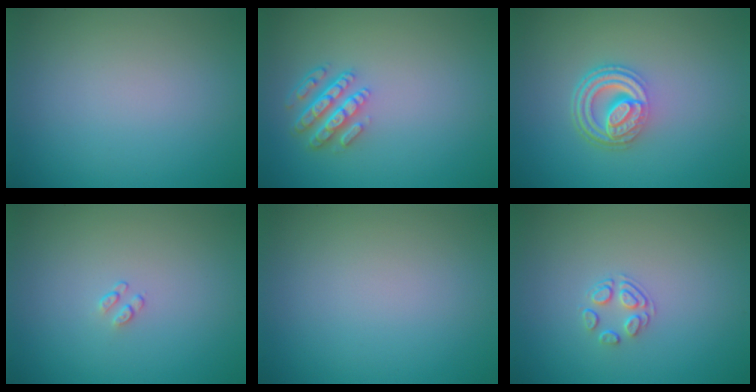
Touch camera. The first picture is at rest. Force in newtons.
{"total": 4.3, "press": 3.3, "slide": 2.8}
{"total": 4.7, "press": 3.3, "slide": 3.3}
{"total": 0.6, "press": 0.4, "slide": 0.5}
{"total": 0.0}
{"total": 1.7, "press": 1.0, "slide": 1.4}